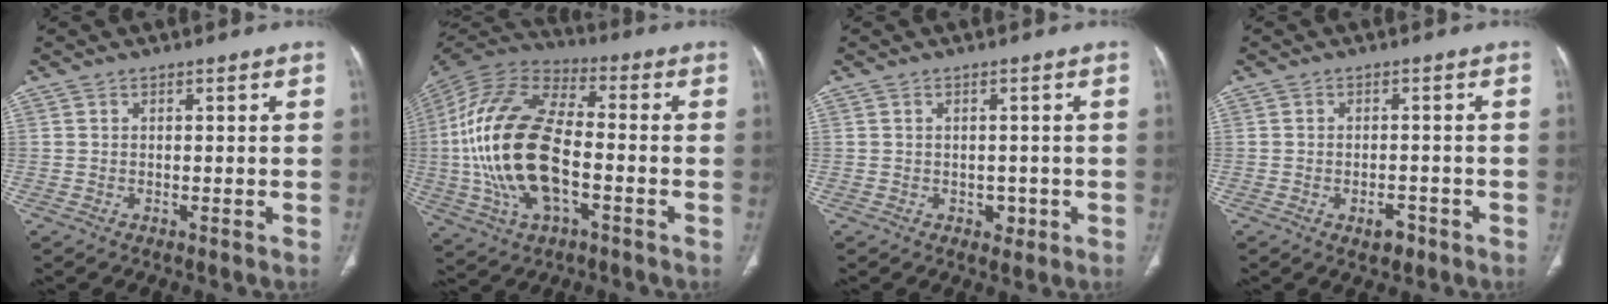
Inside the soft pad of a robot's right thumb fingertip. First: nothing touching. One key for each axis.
{"total": 23.0, "fx": -3.0, "fy": 11.6, "fz": 19.6, "tx": -0.413, "ty": 0.019, "tz": -0.055}
{"total": 2.2, "fx": -0.6, "fy": 1.8, "fz": 1.1, "tx": -0.004, "ty": 0.003, "tz": -0.004}
{"total": 3.2, "fx": -1.7, "fy": 1.8, "fz": 2.0, "tx": -0.025, "ty": 0.010, "tz": -0.020}